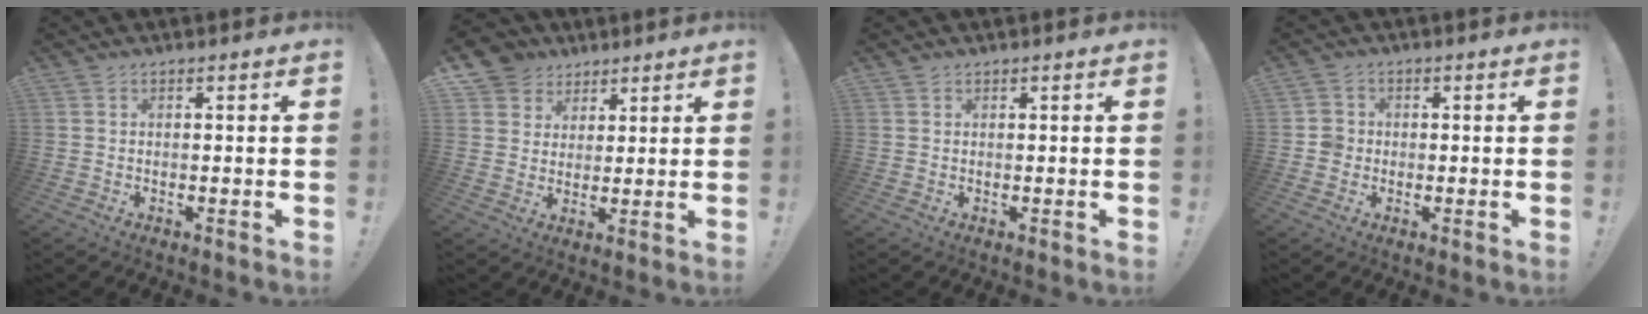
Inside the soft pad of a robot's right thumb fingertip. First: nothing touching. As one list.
[{"total": 7.5, "force": [3.9, 6.3, 0.9], "torque": [-0.017, -0.027, 0.081]}, {"total": 0.7, "force": [0.6, 0.4, 0.1], "torque": [0.002, -0.002, 0.010]}, {"total": 3.7, "force": [-0.8, 3.5, 0.9], "torque": [-0.009, 0.011, -0.014]}]